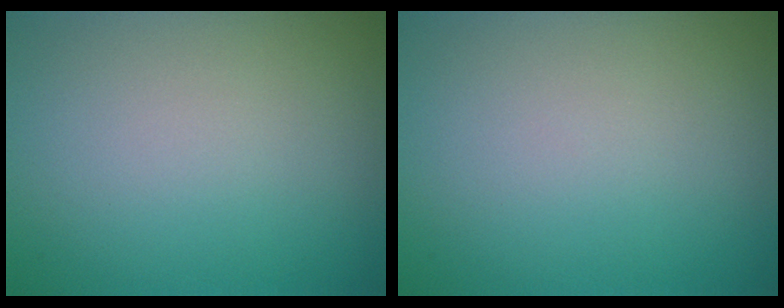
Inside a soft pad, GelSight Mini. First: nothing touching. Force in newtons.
{"total": 0.0}